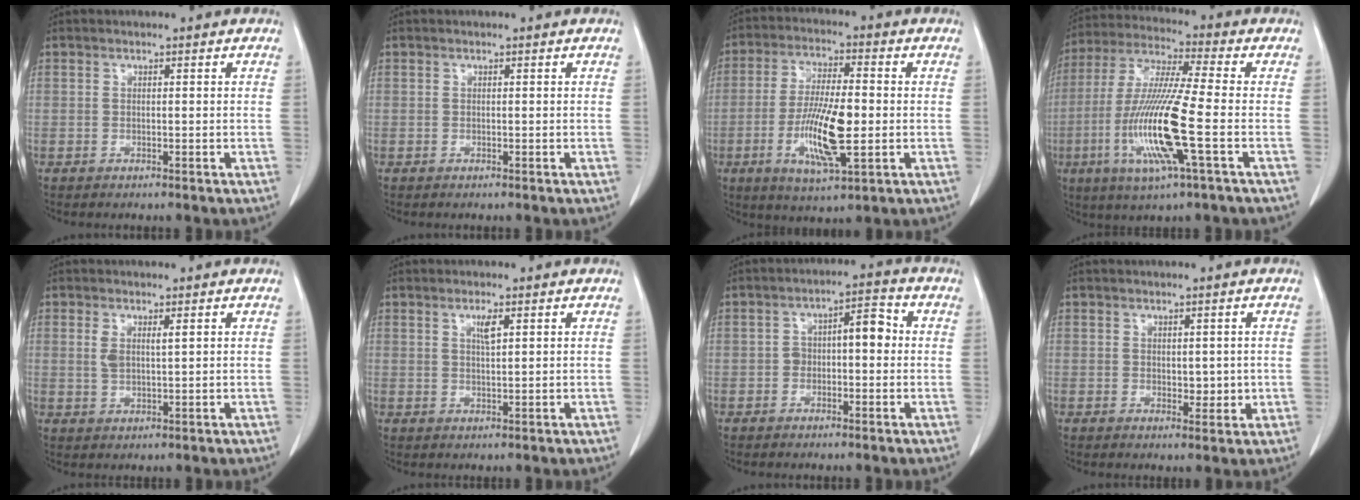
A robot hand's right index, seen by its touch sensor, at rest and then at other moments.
{"total": 0.0}
{"total": 11.6, "force": [-2.3, 2.1, 11.2], "torque": [-0.219, -0.010, -0.038]}
{"total": 15.1, "force": [-4.0, -0.1, 14.6], "torque": [-0.308, -0.017, -0.081]}
{"total": 3.0, "force": [1.1, 0.8, 2.7], "torque": [-0.058, 0.005, 0.026]}
{"total": 2.2, "force": [1.0, 0.2, 1.9], "torque": [-0.037, -0.002, 0.019]}
{"total": 5.5, "force": [0.1, 2.4, 4.9], "torque": [-0.077, 0.037, 0.001]}
{"total": 2.5, "force": [0.1, 1.3, 2.1], "torque": [-0.025, -0.005, 0.009]}